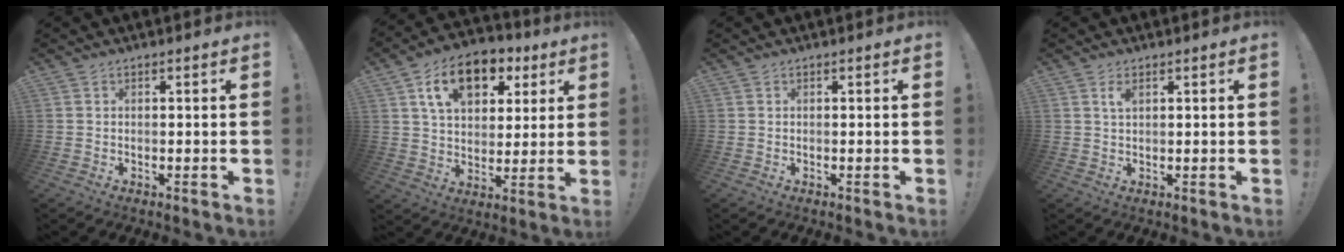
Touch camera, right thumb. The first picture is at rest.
{"total": 15.3, "force": [7.7, 9.7, 9.0], "torque": [-0.136, -0.028, 0.139]}
{"total": 0.0}
{"total": 2.1, "force": [1.1, 0.8, 1.6], "torque": [-0.020, -0.004, 0.015]}